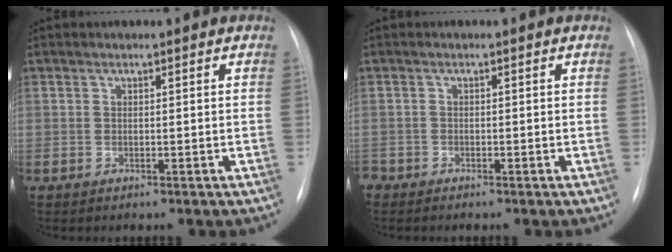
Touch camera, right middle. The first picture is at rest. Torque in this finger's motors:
{"motor_torque": [0.14, -0.15, 0.01, 0.01]}